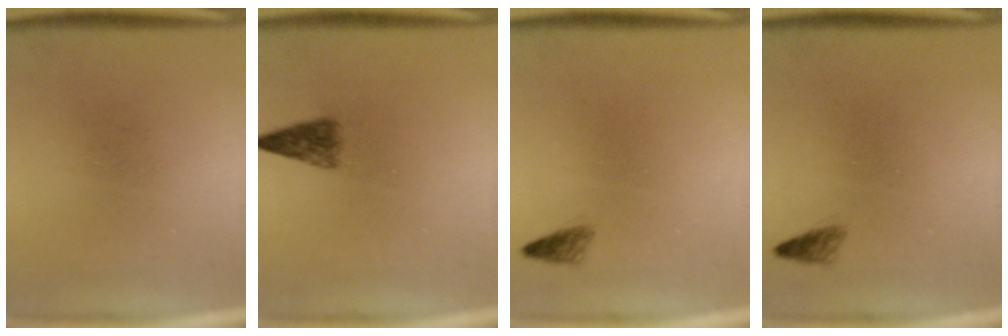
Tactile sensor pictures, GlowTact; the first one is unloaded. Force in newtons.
{"total": 2.9}
{"total": 1.1}
{"total": 1.1}